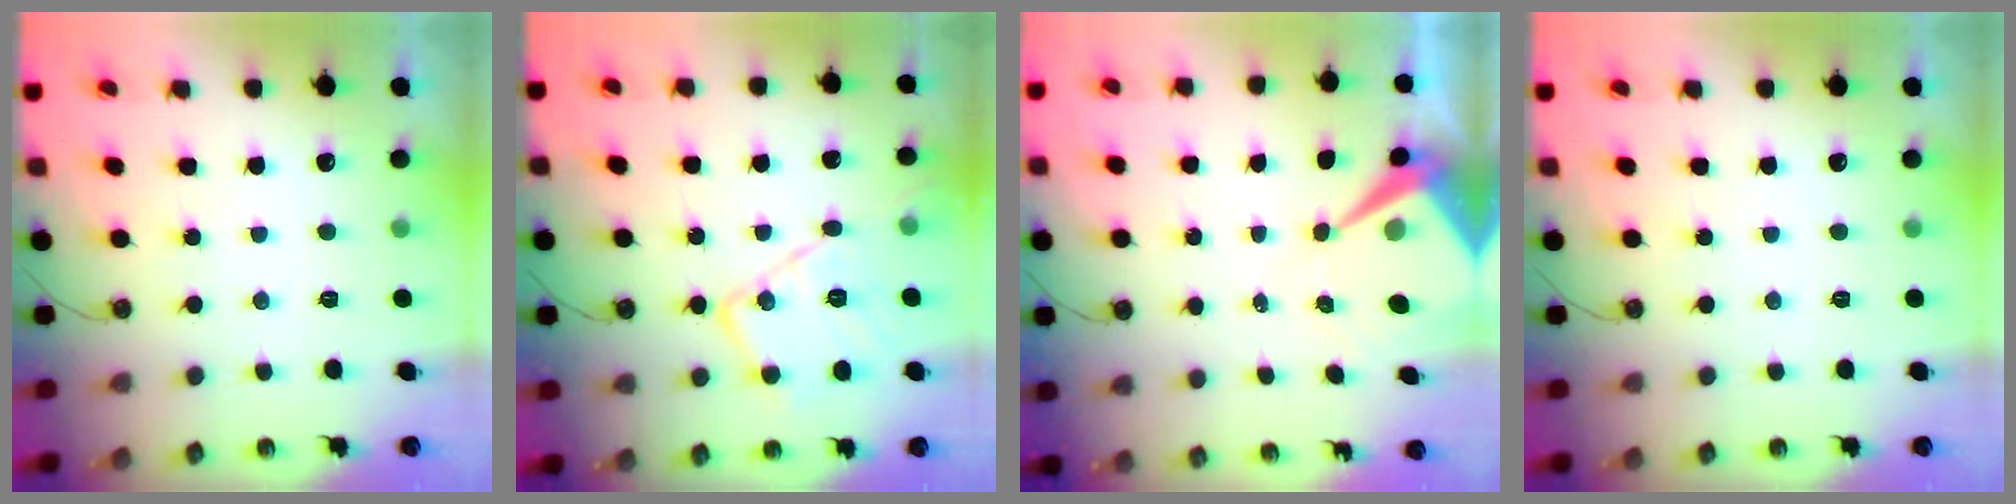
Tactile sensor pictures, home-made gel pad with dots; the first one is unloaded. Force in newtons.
{"total": 17.8, "press": 17.7, "slide": 1.5}
{"total": 9.1, "press": 9.1, "slide": 0.7}
{"total": 0.0}